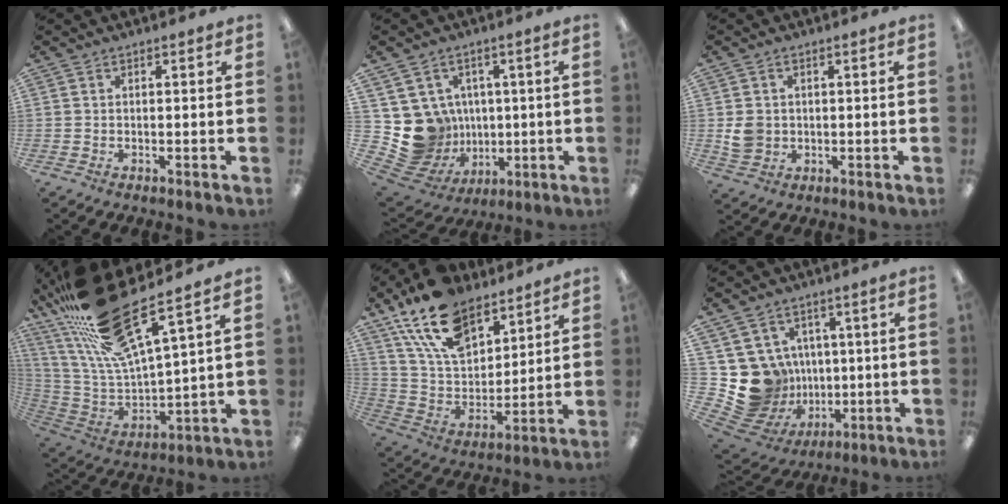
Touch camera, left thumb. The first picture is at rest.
{"total": 11.4, "force": [0.7, 11.1, 2.3], "torque": [-0.084, -0.018, 0.031]}
{"total": 4.7, "force": [0.4, 4.3, 1.9], "torque": [-0.030, 0.006, 0.011]}
{"total": 24.1, "force": [17.1, 5.9, 16.0], "torque": [-0.316, -0.105, 0.285]}
{"total": 19.0, "force": [12.8, 10.4, 9.5], "torque": [-0.184, -0.055, 0.237]}
{"total": 12.9, "force": [0.3, 12.5, 3.1], "torque": [-0.097, -0.021, 0.032]}